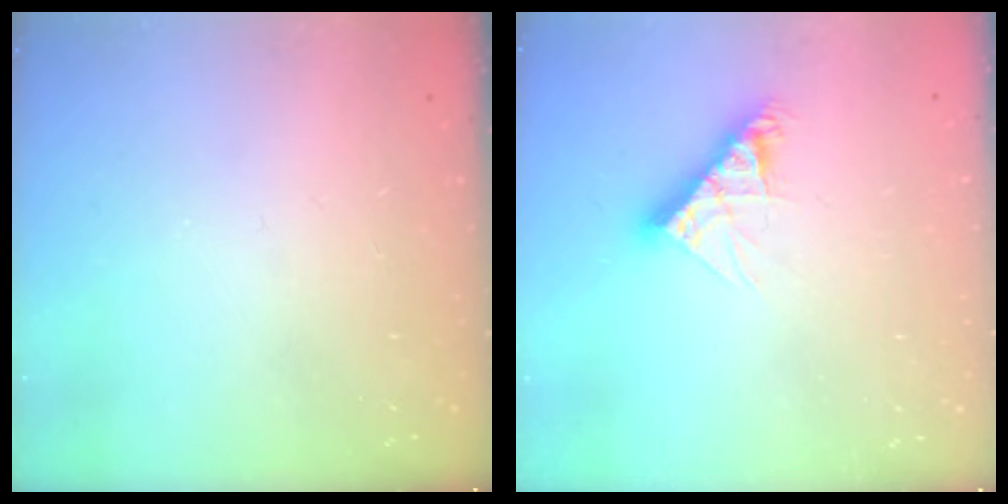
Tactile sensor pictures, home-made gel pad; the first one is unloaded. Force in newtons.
{"total": 9.0, "press": 9.0, "slide": 0.6}